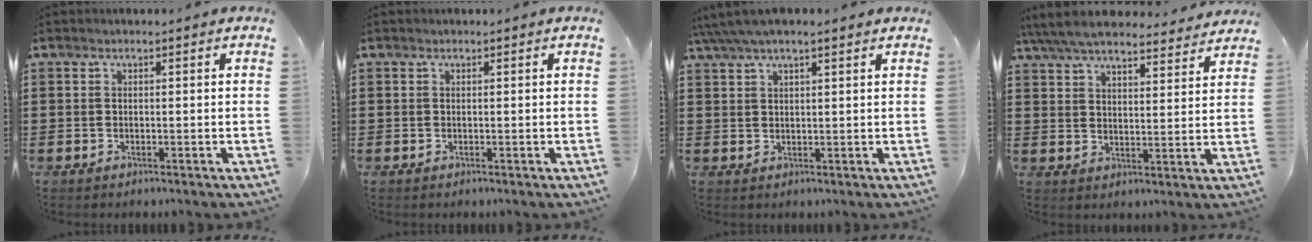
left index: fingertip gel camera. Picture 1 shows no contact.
{"total": 0.0}
{"total": 3.4, "force": [2.6, 1.0, 2.0], "torque": [-0.046, 0.003, 0.048]}
{"total": 6.7, "force": [6.3, 1.0, 2.2], "torque": [-0.066, -0.026, 0.112]}